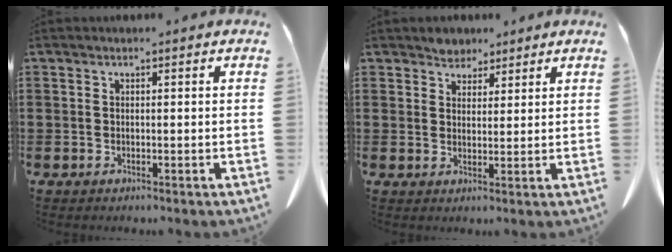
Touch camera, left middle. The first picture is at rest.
{"total": 3.1, "force": [2.8, 1.4, 0.0], "torque": [-0.011, 0.002, 0.055]}